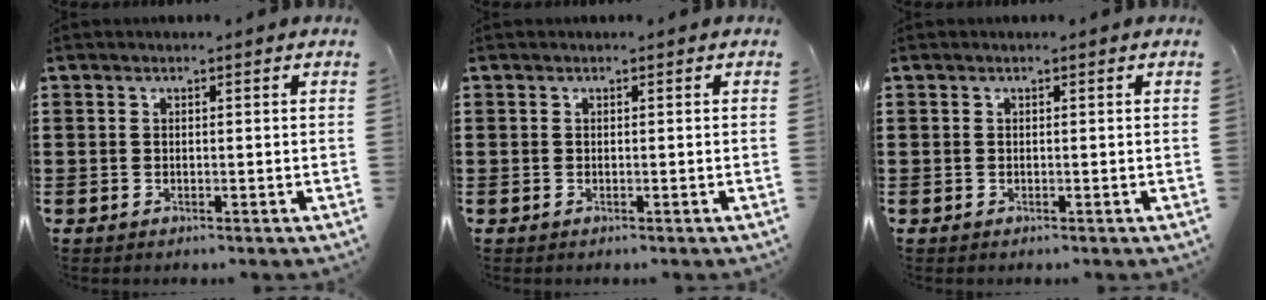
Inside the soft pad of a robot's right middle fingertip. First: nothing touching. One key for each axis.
{"total": 0.0}
{"total": 0.0}